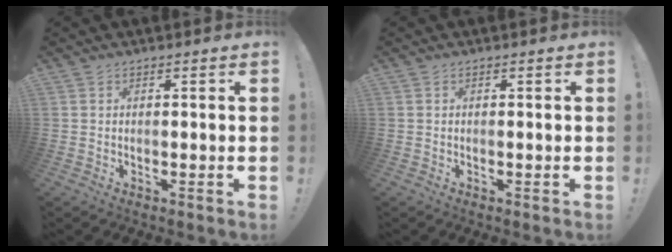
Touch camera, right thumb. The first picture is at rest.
{"total": 0.0}